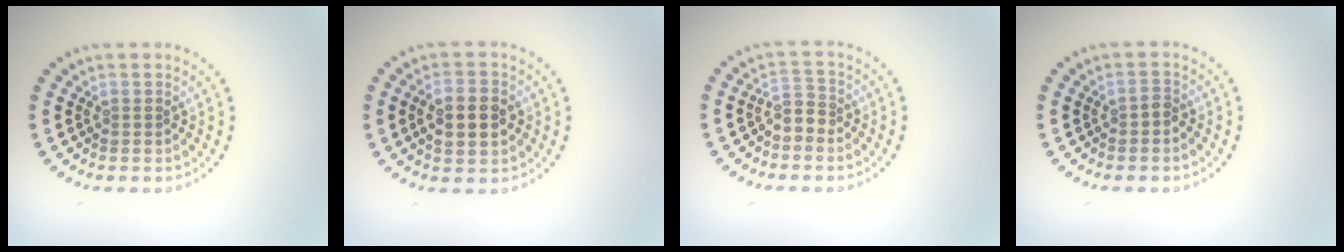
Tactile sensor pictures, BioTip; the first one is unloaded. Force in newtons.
{"total": 4.2, "press": 4.2, "slide": 0.3}
{"total": 1.7, "press": 1.5, "slide": 0.9}
{"total": 0.9, "press": 0.7, "slide": 0.6}